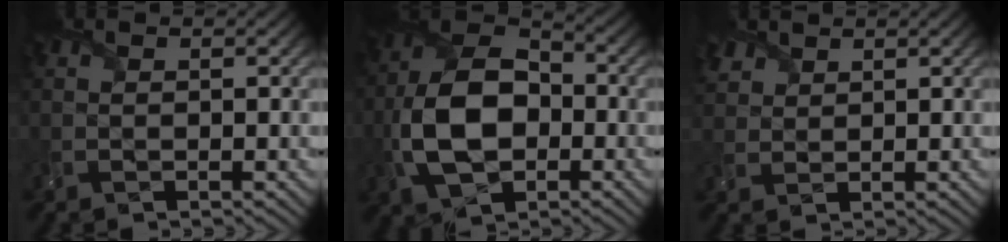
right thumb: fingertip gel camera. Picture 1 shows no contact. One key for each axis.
{"total": 12.6, "fx": -2.7, "fy": 8.2, "fz": 9.2, "tx": -0.204, "ty": -0.013, "tz": -0.058}
{"total": 2.5, "fx": 2.0, "fy": 1.4, "fz": 0.6, "tx": -0.022, "ty": 0.005, "tz": 0.045}